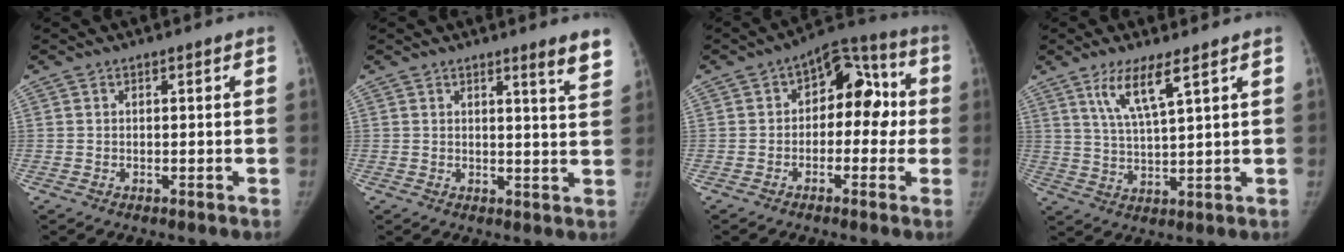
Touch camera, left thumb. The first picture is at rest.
{"total": 5.2, "force": [3.9, -0.1, 3.5], "torque": [-0.040, -0.029, 0.044]}
{"total": 11.8, "force": [0.5, 7.8, 8.9], "torque": [-0.058, 0.044, -0.009]}
{"total": 7.3, "force": [4.3, 1.0, 5.9], "torque": [-0.115, -0.025, 0.091]}